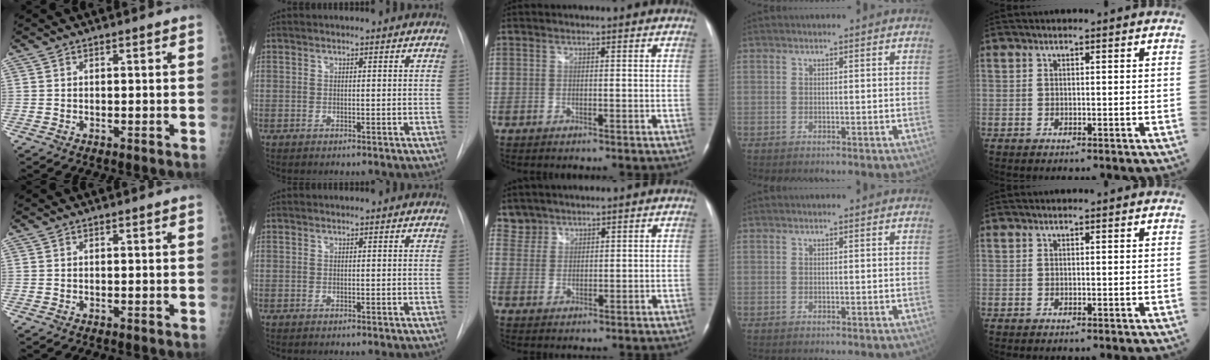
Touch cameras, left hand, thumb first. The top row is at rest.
{"middle": {"total": 3.0, "force": [2.4, 1.5, -0.7], "torque": [0.022, 0.008, 0.047]}}